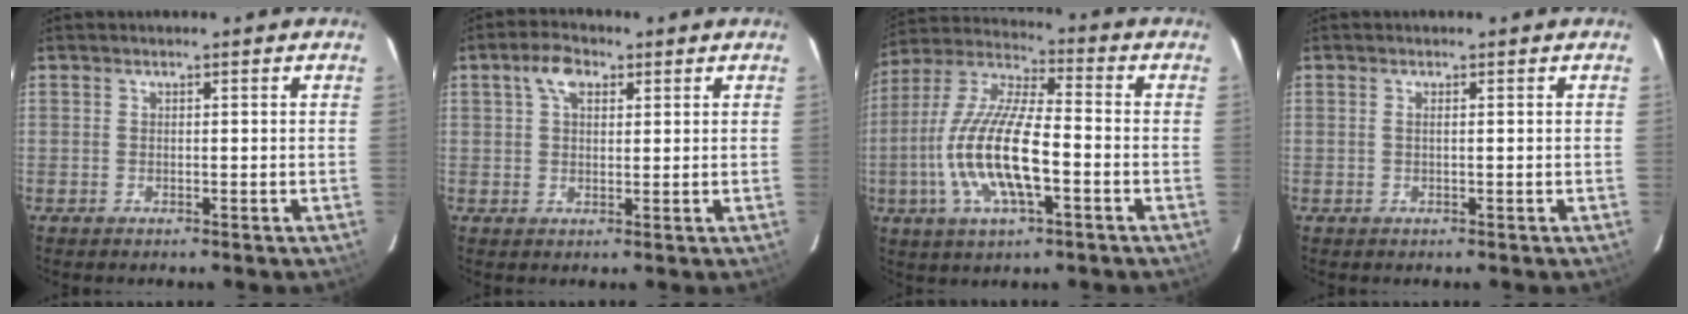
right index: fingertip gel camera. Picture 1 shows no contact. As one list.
[{"total": 4.3, "force": [2.2, 2.4, 2.9], "torque": [-0.052, 0.015, 0.039]}, {"total": 16.5, "force": [-4.4, 4.9, 15.2], "torque": [-0.310, -0.008, -0.086]}, {"total": 0.6, "force": [0.1, 0.0, 0.6], "torque": [-0.014, 0.002, 0.000]}]